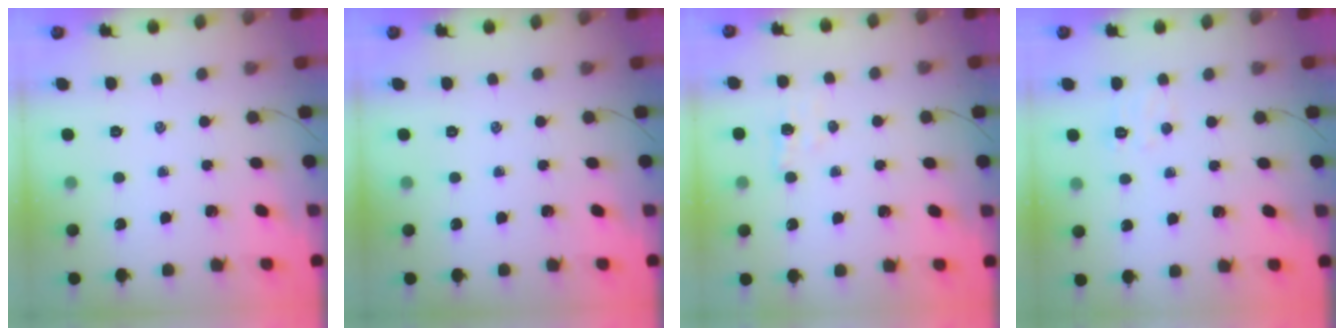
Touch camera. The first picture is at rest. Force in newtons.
{"total": 0.0}
{"total": 3.2, "press": 3.0, "slide": 1.0}
{"total": 5.8, "press": 5.8, "slide": 1.0}